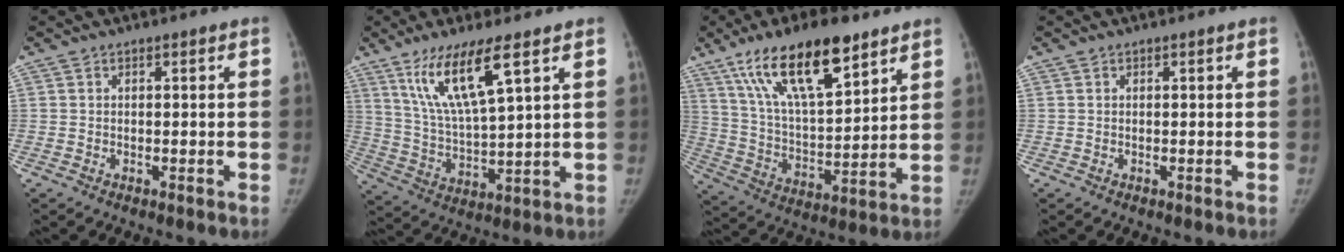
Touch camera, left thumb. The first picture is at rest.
{"total": 12.8, "force": [7.1, 2.3, 10.4], "torque": [-0.206, -0.037, 0.146]}
{"total": 18.9, "force": [11.9, 6.7, 13.1], "torque": [-0.196, -0.046, 0.217]}
{"total": 0.0}